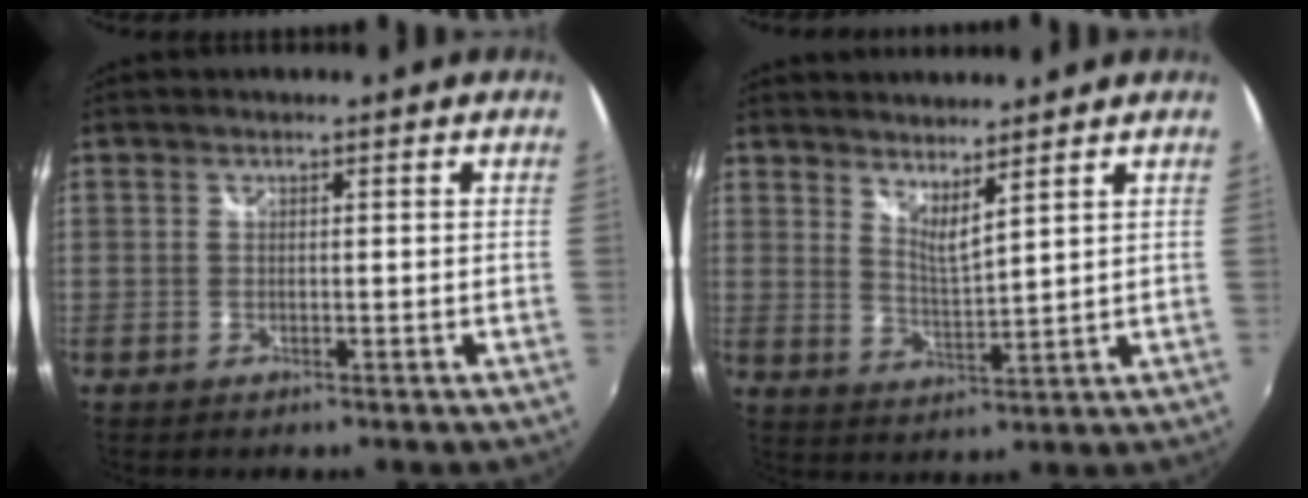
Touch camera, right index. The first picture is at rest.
{"total": 5.4, "force": [4.8, 0.2, 2.6], "torque": [-0.039, -0.009, 0.074]}